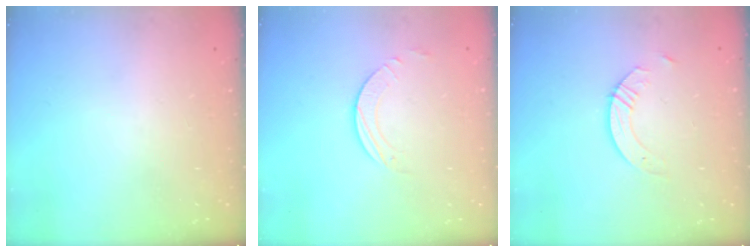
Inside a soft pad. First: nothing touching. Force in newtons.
{"total": 2.3, "press": 2.3, "slide": 0.2}
{"total": 4.7, "press": 4.7, "slide": 0.5}